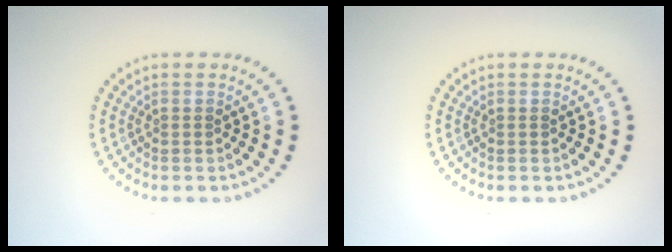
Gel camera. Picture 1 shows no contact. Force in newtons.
{"total": 0.0}